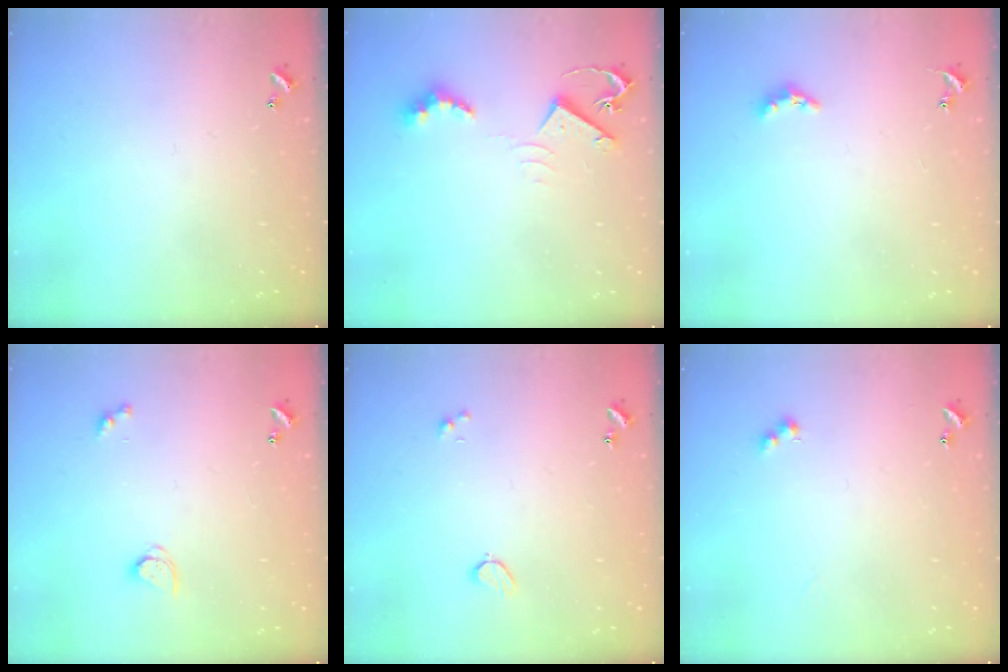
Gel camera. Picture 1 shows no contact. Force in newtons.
{"total": 6.6, "press": 6.5, "slide": 1.0}
{"total": 2.4, "press": 2.3, "slide": 0.5}
{"total": 2.9, "press": 2.9, "slide": 0.3}
{"total": 1.5, "press": 1.4, "slide": 0.6}
{"total": 2.4, "press": 2.3, "slide": 0.5}